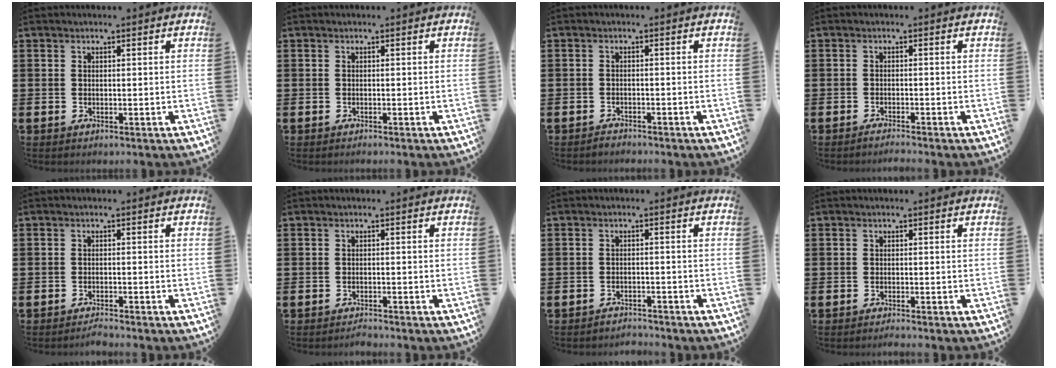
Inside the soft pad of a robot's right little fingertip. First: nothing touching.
{"total": 0.0}
{"total": 1.1, "force": [-1.1, 0.0, -0.1], "torque": [-0.001, 0.002, -0.023]}
{"total": 1.1, "force": [-1.0, -0.1, 0.3], "torque": [-0.004, -0.003, -0.020]}
{"total": 1.2, "force": [-1.2, 0.0, 0.2], "torque": [-0.007, 0.001, -0.024]}
{"total": 1.0, "force": [-1.0, 0.0, 0.1], "torque": [-0.004, 0.000, -0.020]}
{"total": 1.8, "force": [-1.8, 0.0, -0.2], "torque": [-0.001, 0.005, -0.041]}
{"total": 0.6, "force": [-0.6, 0.0, 0.3], "torque": [-0.006, -0.004, -0.011]}